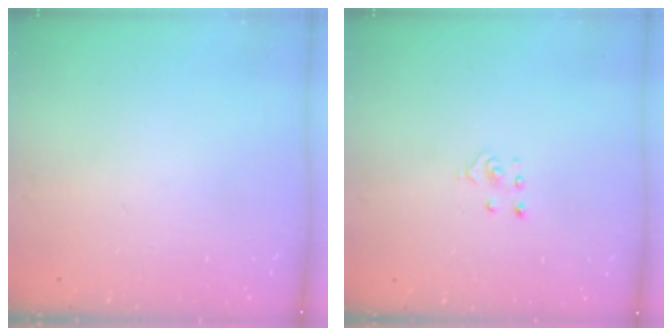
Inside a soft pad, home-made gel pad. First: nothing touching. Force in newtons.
{"total": 2.8, "press": 2.8, "slide": 0.3}